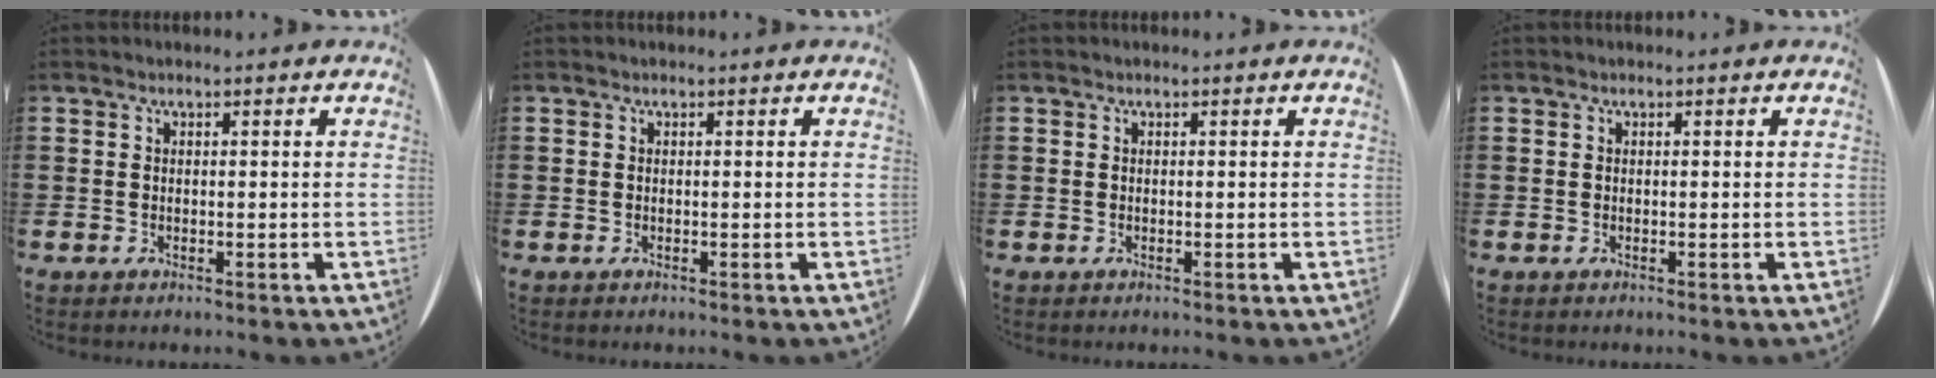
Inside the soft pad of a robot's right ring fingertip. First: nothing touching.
{"total": 0.0}
{"total": 0.0}
{"total": 0.0}